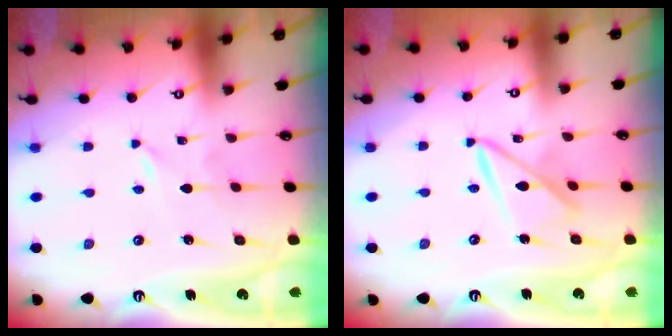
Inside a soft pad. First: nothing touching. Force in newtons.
{"total": 10.2, "press": 10.2, "slide": 0.8}